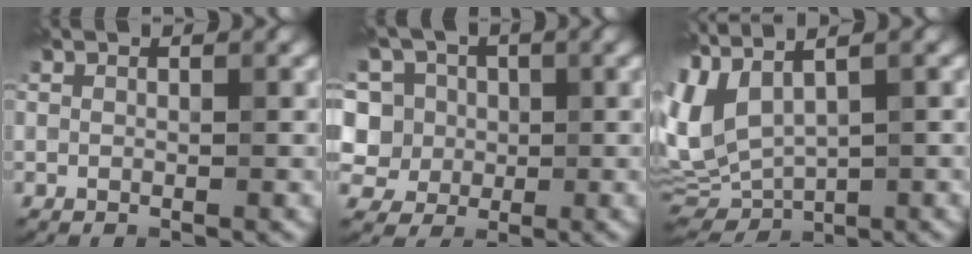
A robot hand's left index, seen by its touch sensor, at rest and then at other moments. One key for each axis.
{"total": 8.3, "fx": 2.2, "fy": 7.5, "fz": 2.8, "tx": -0.061, "ty": 0.040, "tz": 0.016}
{"total": 7.9, "fx": 1.7, "fy": 3.4, "fz": 6.9, "tx": -0.174, "ty": -0.002, "tz": 0.051}